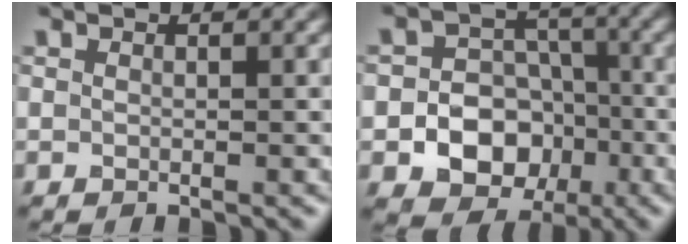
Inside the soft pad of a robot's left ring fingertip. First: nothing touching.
{"total": 8.5, "force": [-2.9, 7.2, 3.6], "torque": [-0.037, -0.003, -0.070]}